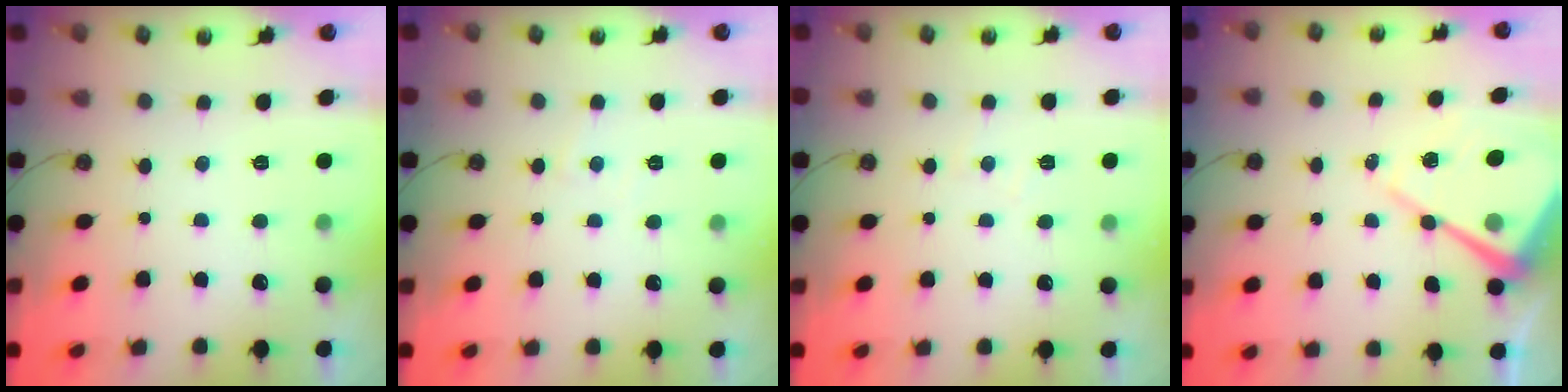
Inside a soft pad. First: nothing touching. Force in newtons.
{"total": 2.7, "press": 2.7, "slide": 0.5}
{"total": 4.8, "press": 4.7, "slide": 0.7}
{"total": 13.7, "press": 13.6, "slide": 1.2}